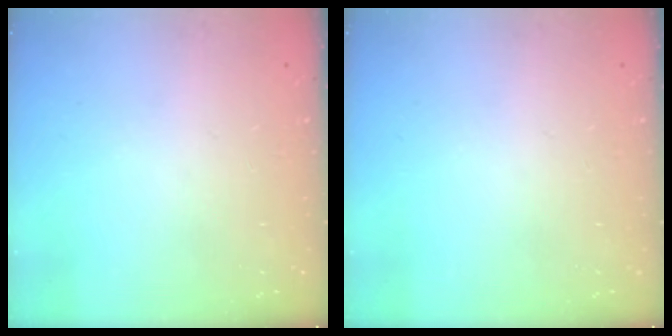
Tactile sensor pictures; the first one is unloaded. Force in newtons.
{"total": 0.0}